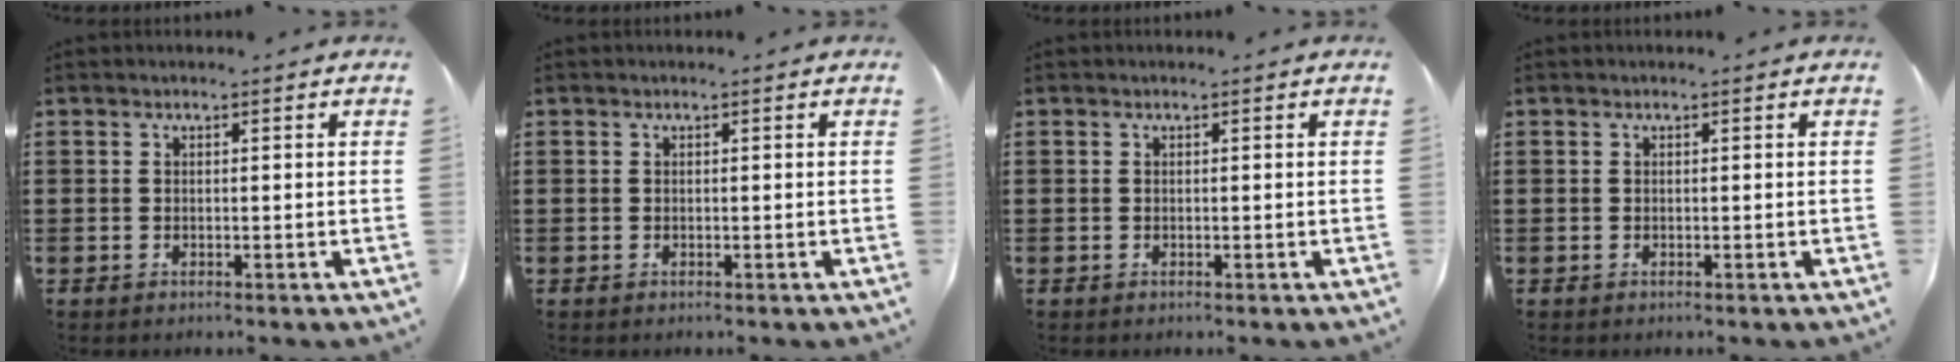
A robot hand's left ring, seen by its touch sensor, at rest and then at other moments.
{"total": 0.0}
{"total": 0.0}
{"total": 0.0}